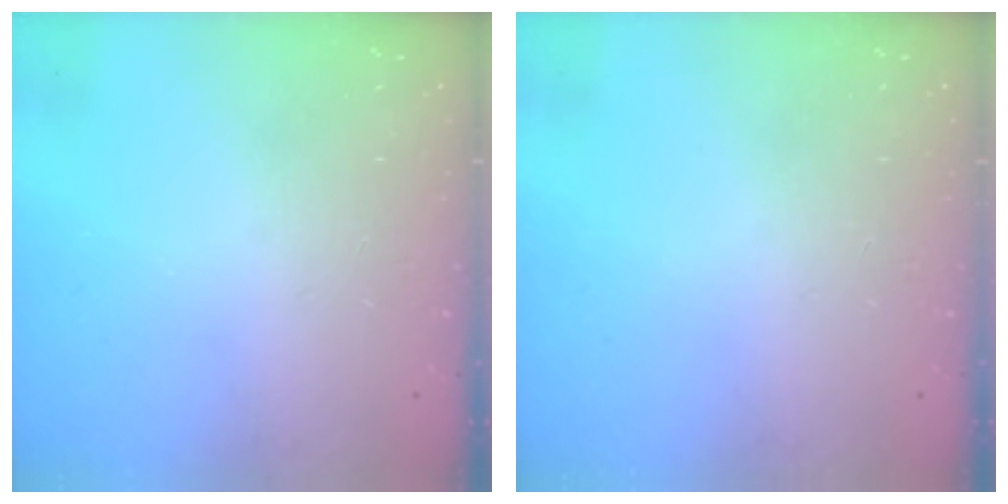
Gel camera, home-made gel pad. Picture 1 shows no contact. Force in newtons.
{"total": 0.0}